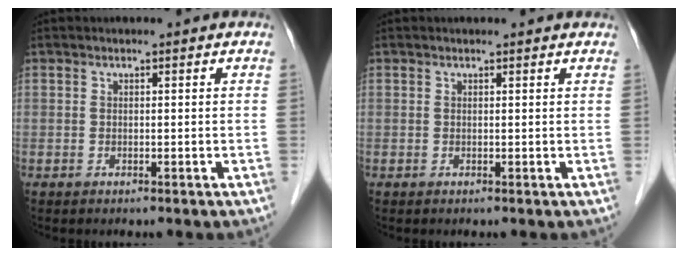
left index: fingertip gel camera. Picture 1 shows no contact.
{"total": 1.8, "force": [1.7, 0.2, 0.3], "torque": [-0.012, 0.004, 0.013]}